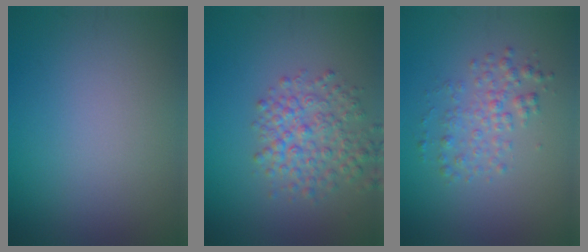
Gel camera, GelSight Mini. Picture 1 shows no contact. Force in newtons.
{"total": 4.1, "press": 4.1, "slide": 0.2}
{"total": 2.5, "press": 2.5, "slide": 0.0}